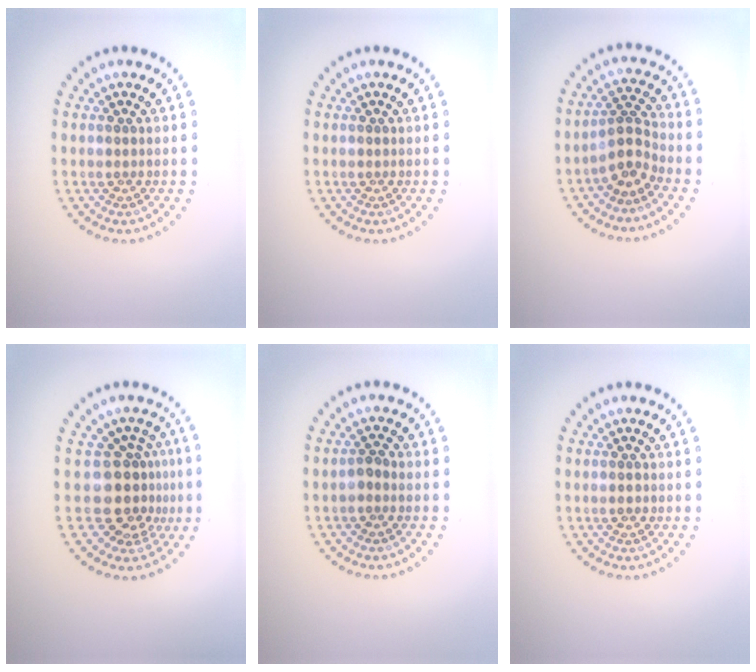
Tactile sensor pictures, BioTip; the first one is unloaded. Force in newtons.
{"total": 0.0}
{"total": 2.6, "press": 1.9, "slide": 1.8}
{"total": 4.1, "press": 3.1, "slide": 2.7}
{"total": 1.0, "press": 0.9, "slide": 0.5}
{"total": 0.8, "press": 0.8, "slide": 0.1}